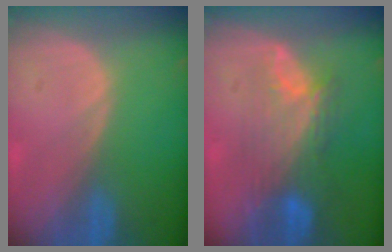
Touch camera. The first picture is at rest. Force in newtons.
{"total": 8.2, "press": 7.6, "slide": 3.1}